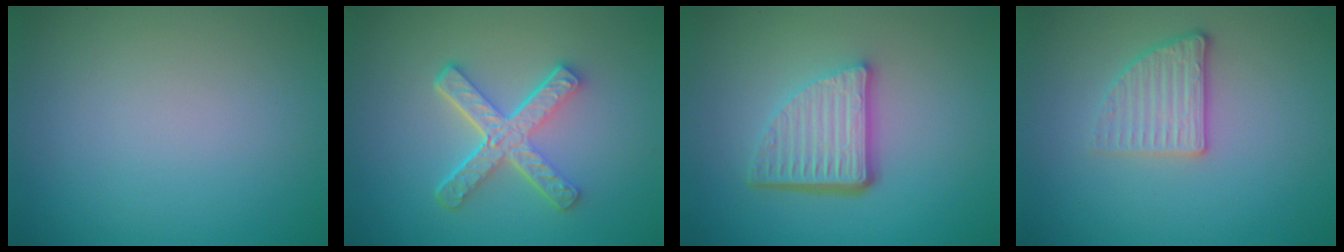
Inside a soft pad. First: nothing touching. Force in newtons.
{"total": 5.2, "press": 3.8, "slide": 3.6}
{"total": 5.4, "press": 3.7, "slide": 3.9}
{"total": 2.6, "press": 2.3, "slide": 1.2}